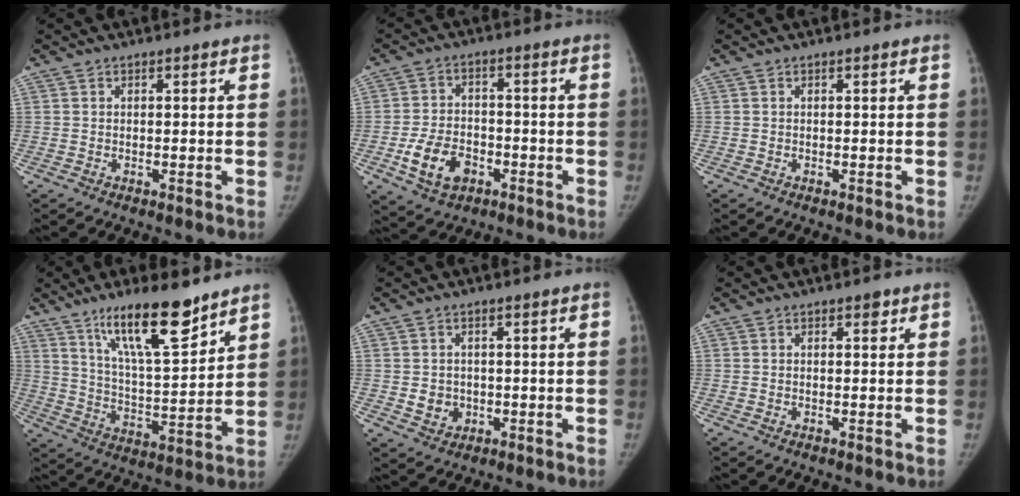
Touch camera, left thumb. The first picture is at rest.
{"total": 9.3, "force": [-3.7, 6.4, 5.6], "torque": [-0.091, 0.018, -0.062]}
{"total": 0.0}
{"total": 16.0, "force": [11.0, 3.8, 11.0], "torque": [-0.165, -0.071, 0.197]}
{"total": 3.8, "force": [-0.4, 3.4, 1.6], "torque": [-0.011, 0.001, 0.003]}
{"total": 1.2, "force": [0.7, 0.6, 0.8], "torque": [-0.003, -0.001, 0.007]}